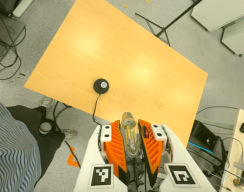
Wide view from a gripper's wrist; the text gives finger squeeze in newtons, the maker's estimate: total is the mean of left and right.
{"total": 21.8, "left": 24.8, "right": 18.8}